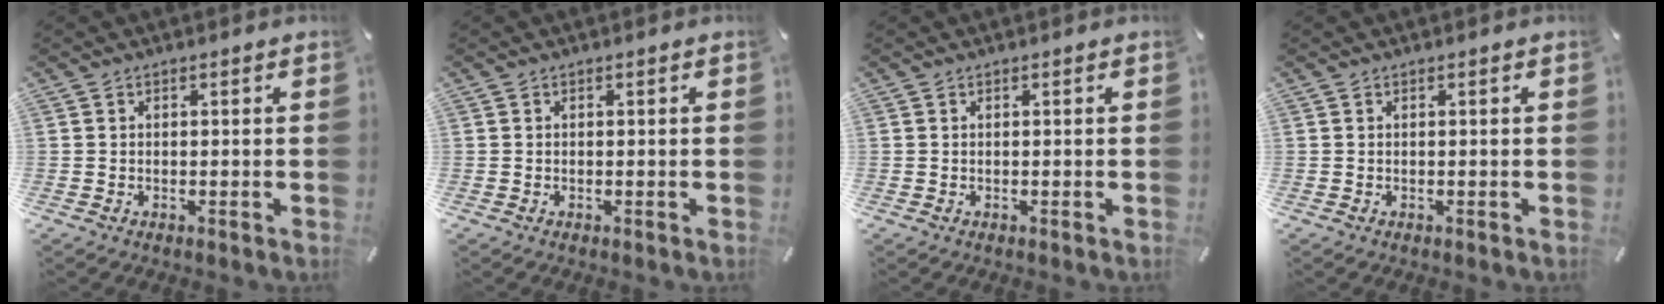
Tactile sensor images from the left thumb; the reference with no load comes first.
{"total": 0.0}
{"total": 0.0}
{"total": 0.0}